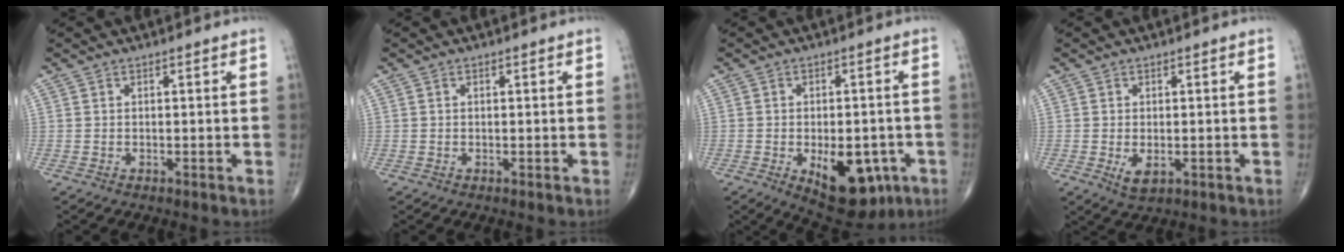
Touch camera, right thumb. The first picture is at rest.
{"total": 0.0}
{"total": 13.6, "force": [-5.1, 7.2, 10.4], "torque": [-0.120, 0.008, -0.056]}
{"total": 3.2, "force": [-0.7, 1.7, 2.6], "torque": [-0.042, -0.007, -0.005]}